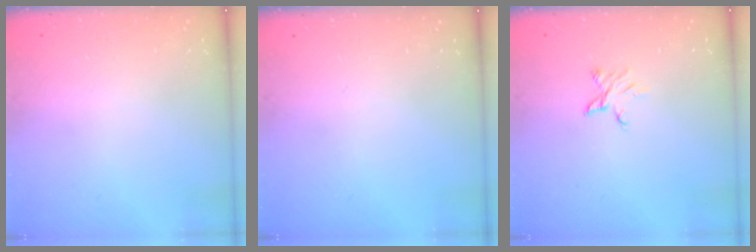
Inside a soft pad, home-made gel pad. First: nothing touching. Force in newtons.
{"total": 0.0}
{"total": 3.5, "press": 3.5, "slide": 0.3}